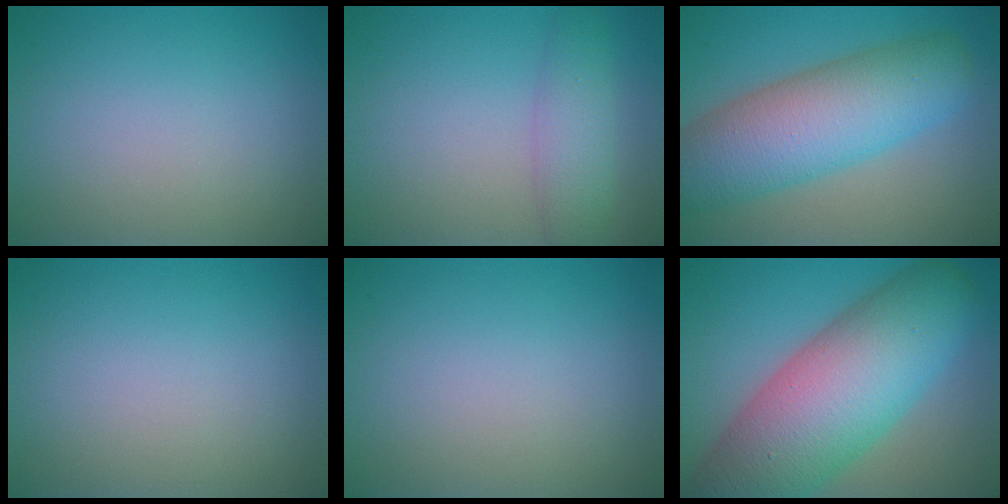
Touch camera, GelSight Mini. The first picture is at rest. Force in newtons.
{"total": 3.6, "press": 3.6, "slide": 0.1}
{"total": 9.7, "press": 9.7, "slide": 0.2}
{"total": 0.0}
{"total": 0.0}
{"total": 14.2, "press": 14.2, "slide": 0.5}